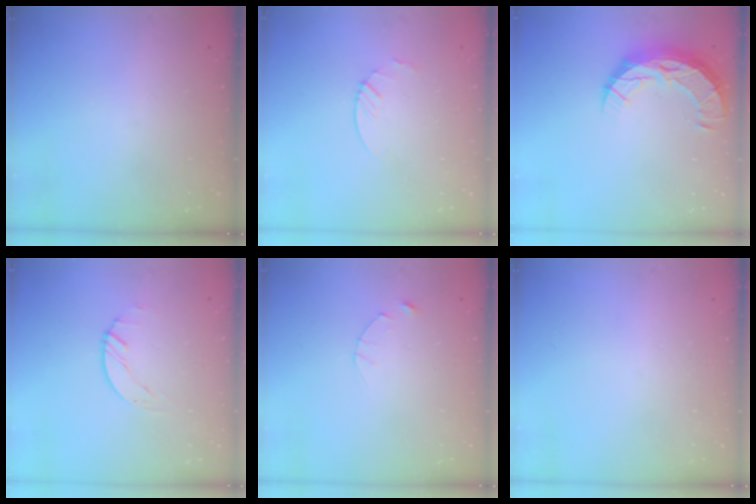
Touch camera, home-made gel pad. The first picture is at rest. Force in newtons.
{"total": 3.0, "press": 2.9, "slide": 0.3}
{"total": 11.8, "press": 11.8, "slide": 1.0}
{"total": 1.5, "press": 1.4, "slide": 0.1}
{"total": 2.5, "press": 2.4, "slide": 0.3}
{"total": 0.0}